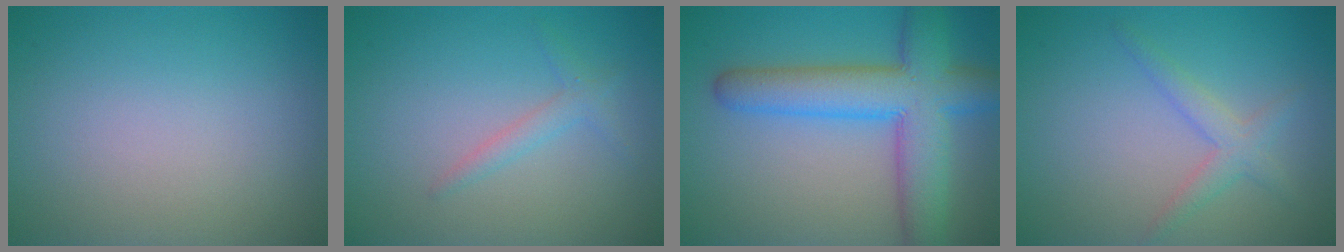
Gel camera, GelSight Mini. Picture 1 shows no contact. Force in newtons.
{"total": 1.5, "press": 1.5, "slide": 0.1}
{"total": 8.4, "press": 8.4, "slide": 0.4}
{"total": 2.1, "press": 2.1, "slide": 0.1}